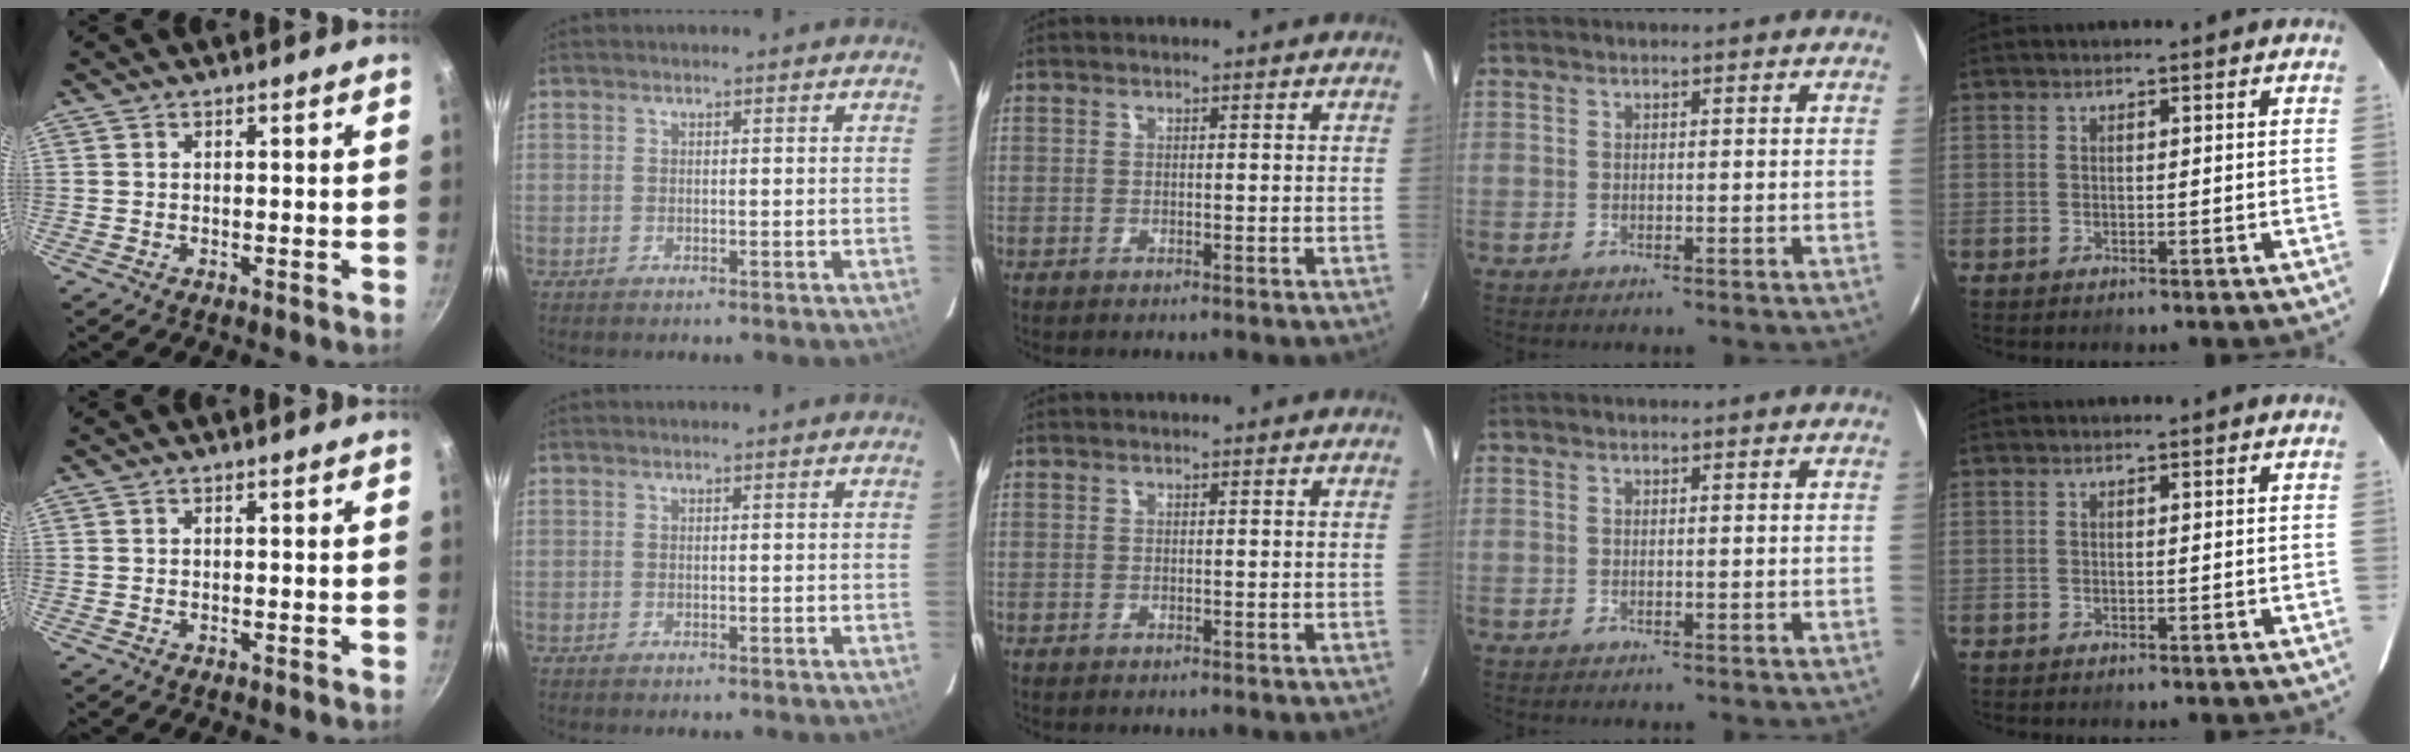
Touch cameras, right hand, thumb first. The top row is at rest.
{}